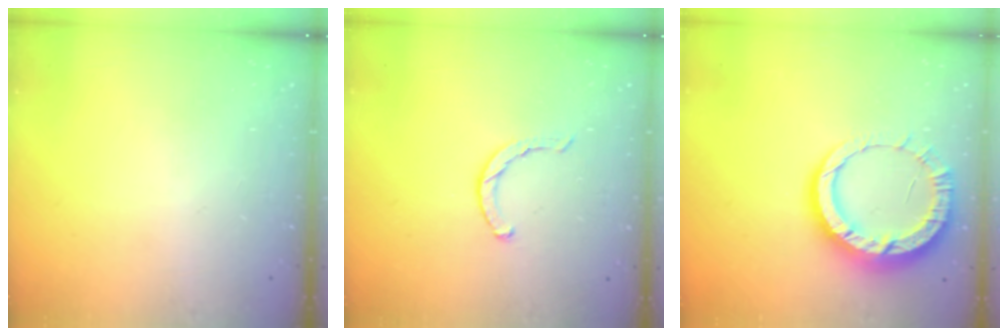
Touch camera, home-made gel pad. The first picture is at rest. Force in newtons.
{"total": 1.8, "press": 1.8, "slide": 0.3}
{"total": 14.0, "press": 13.9, "slide": 1.4}